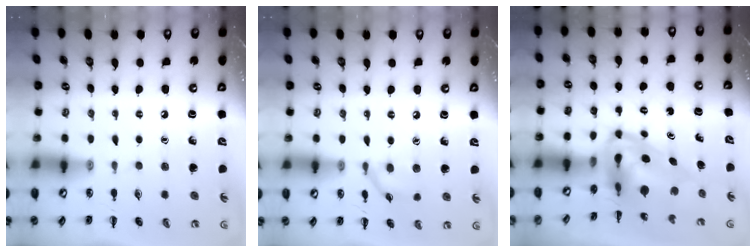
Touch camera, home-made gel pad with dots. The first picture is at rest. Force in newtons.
{"total": 7.4, "press": 7.3, "slide": 0.8}
{"total": 7.3, "press": 7.1, "slide": 1.9}